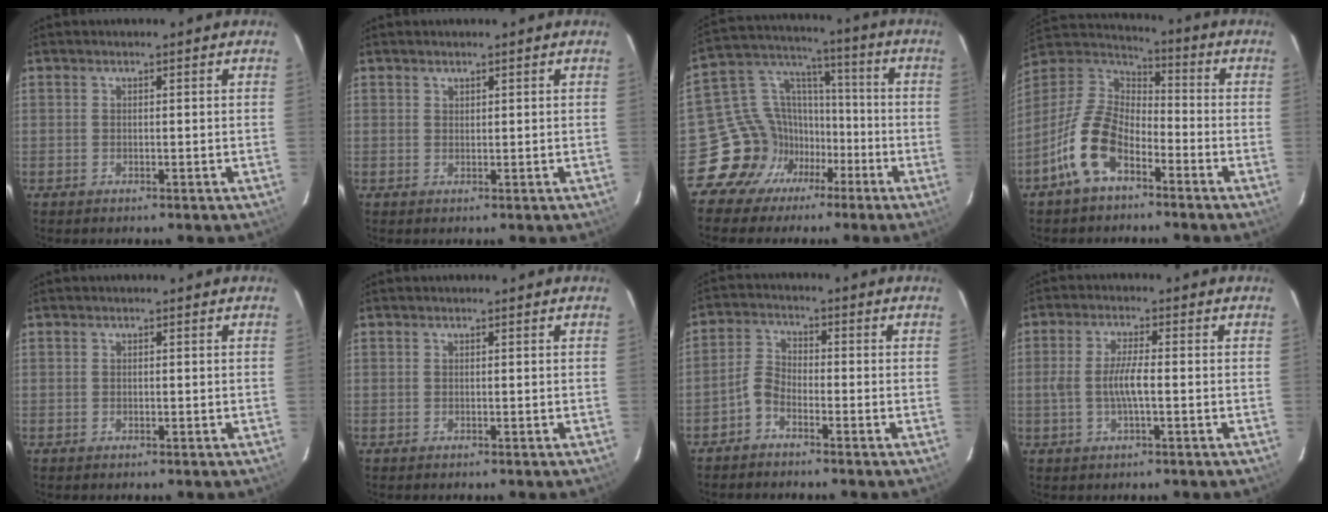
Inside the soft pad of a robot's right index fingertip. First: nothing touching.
{"total": 0.7, "force": [0.6, 0.3, 0.1], "torque": [0.000, 0.001, 0.011]}
{"total": 13.0, "force": [-7.0, 10.9, 1.4], "torque": [-0.033, 0.066, -0.119]}
{"total": 13.6, "force": [-7.4, 7.1, 8.9], "torque": [-0.191, 0.010, -0.149]}
{"total": 0.0}
{"total": 0.0}
{"total": 3.5, "force": [-2.6, 1.7, 1.6], "torque": [-0.043, 0.014, -0.059]}
{"total": 5.2, "force": [-0.9, 1.0, 5.1], "torque": [-0.100, 0.003, -0.016]}